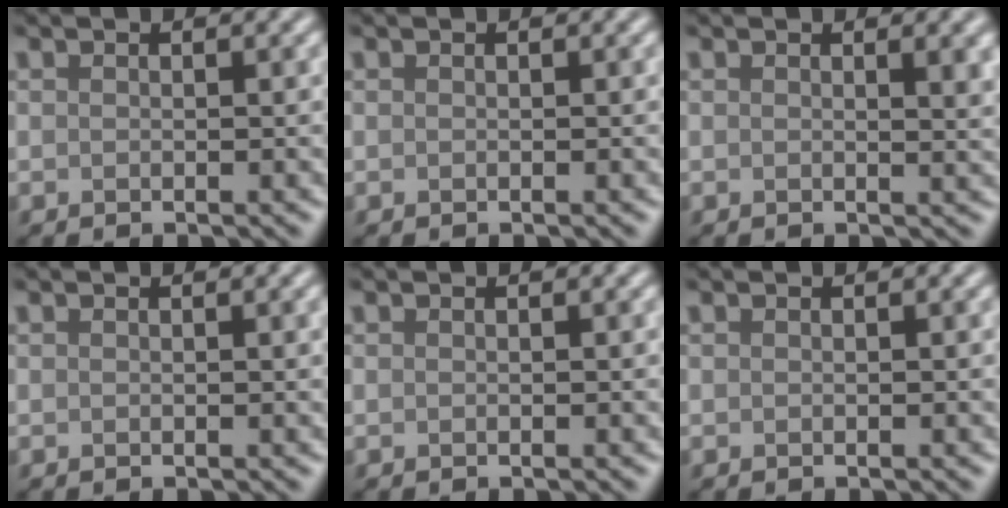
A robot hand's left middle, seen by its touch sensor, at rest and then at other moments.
{"total": 0.0}
{"total": 2.1, "force": [0.8, 0.6, 1.8], "torque": [-0.012, 0.002, 0.008]}
{"total": 0.5, "force": [0.2, 0.1, 0.5], "torque": [-0.004, 0.002, 0.001]}
{"total": 0.0}
{"total": 0.0}